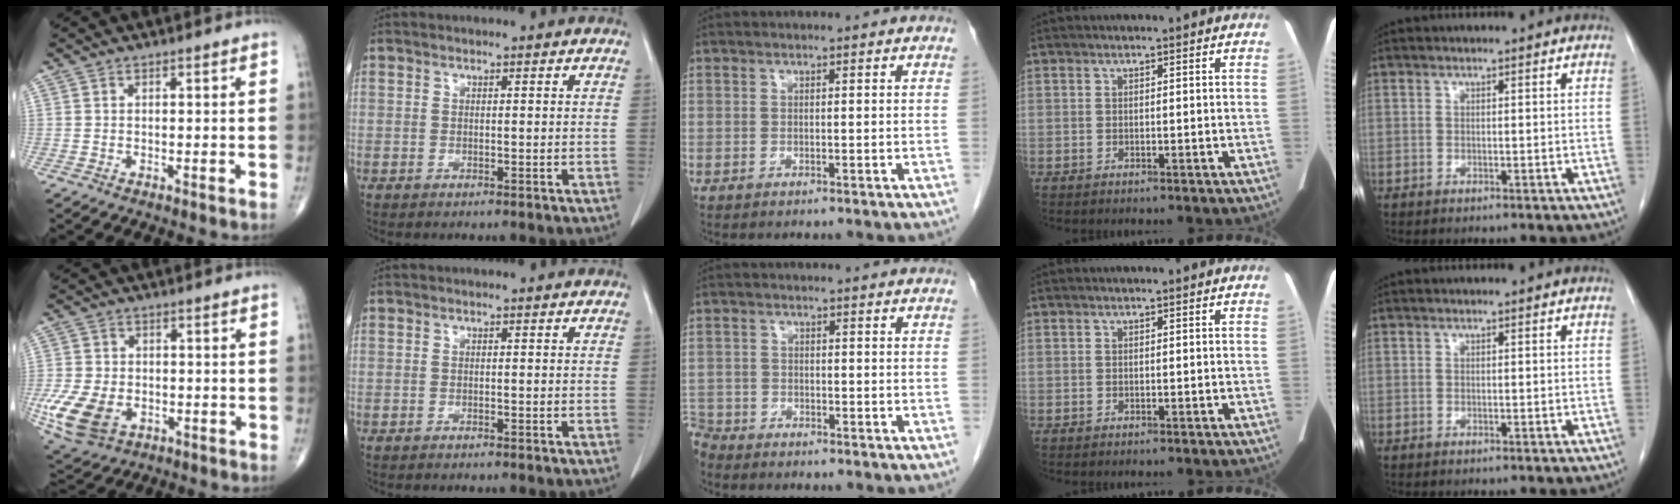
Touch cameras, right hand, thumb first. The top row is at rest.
{"thumb": {"total": 11.7, "force": [-3.8, 8.0, 7.7], "torque": [-0.164, 0.001, -0.061]}, "middle": {"total": 5.1, "force": [-4.8, 1.9, 0.1], "torque": [-0.006, -0.008, -0.094]}}